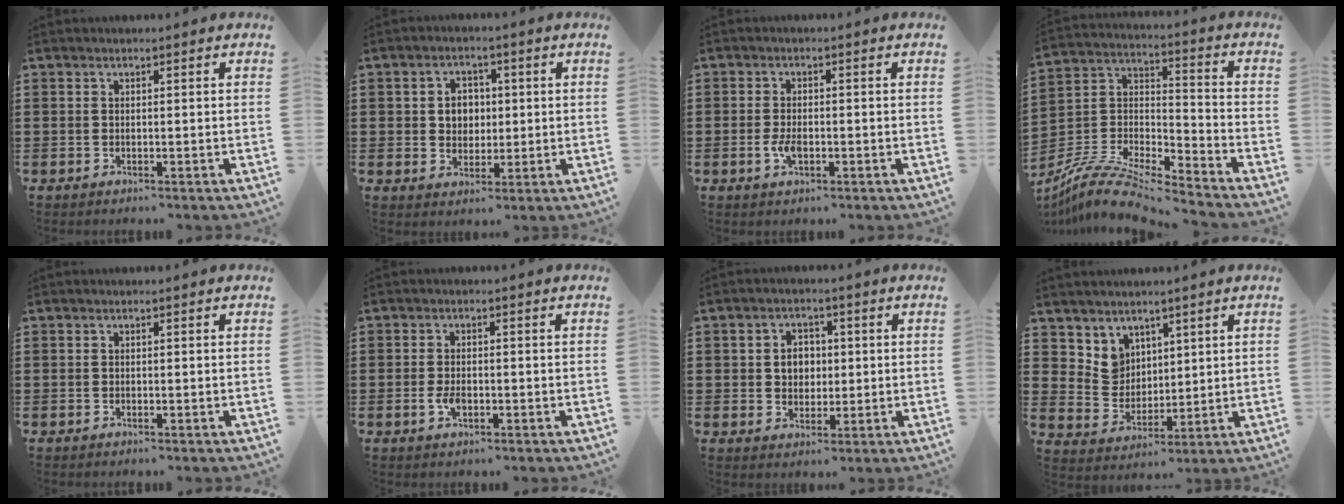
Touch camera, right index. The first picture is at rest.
{"total": 3.9, "force": [0.3, 3.5, 1.7], "torque": [-0.040, 0.006, 0.000]}
{"total": 3.0, "force": [-0.8, 1.3, 2.6], "torque": [-0.061, -0.004, -0.018]}
{"total": 9.9, "force": [-8.9, 1.8, 4.0], "torque": [-0.083, 0.011, -0.177]}
{"total": 0.0}
{"total": 2.7, "force": [-0.8, 1.3, 2.2], "torque": [-0.056, -0.004, -0.018]}
{"total": 3.7, "force": [0.1, 3.2, 1.9], "torque": [-0.040, 0.005, -0.004]}
{"total": 5.5, "force": [3.7, 4.1, 0.5], "torque": [-0.036, -0.005, 0.072]}